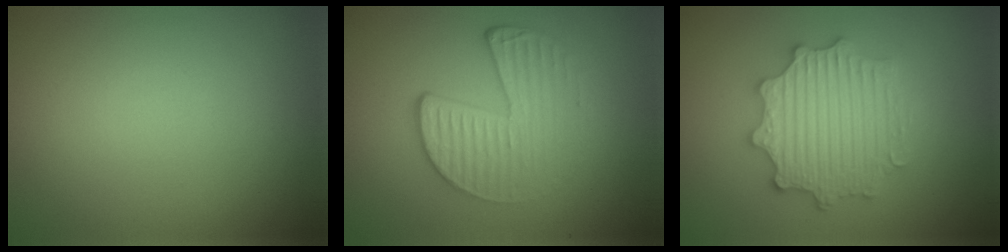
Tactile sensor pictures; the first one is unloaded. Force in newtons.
{"total": 4.6, "press": 3.0, "slide": 3.5}
{"total": 5.5, "press": 5.4, "slide": 1.0}